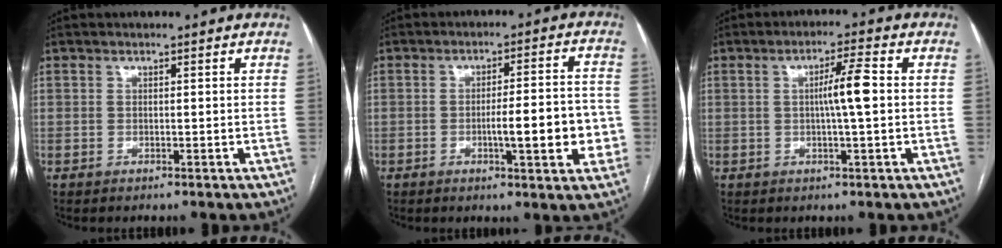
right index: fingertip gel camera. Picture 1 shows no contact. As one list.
[{"total": 9.8, "force": [-2.3, 1.8, 9.4], "torque": [-0.129, 0.014, -0.027]}, {"total": 5.8, "force": [0.5, -0.1, 5.7], "torque": [-0.100, 0.003, 0.008]}]